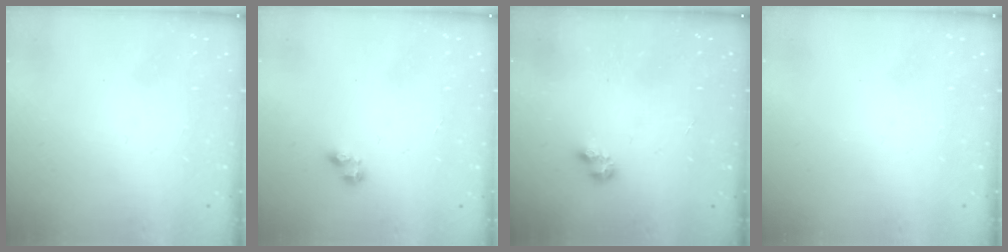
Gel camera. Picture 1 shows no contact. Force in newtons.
{"total": 2.1, "press": 2.1, "slide": 0.3}
{"total": 2.2, "press": 2.2, "slide": 0.3}
{"total": 0.0}